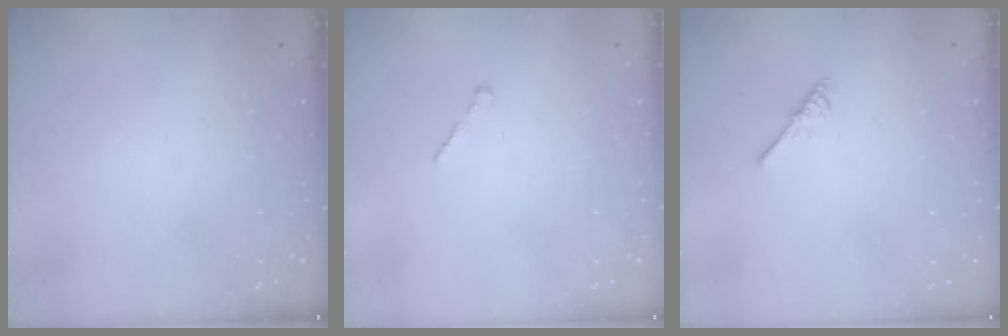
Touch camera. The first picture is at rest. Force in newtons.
{"total": 1.0, "press": 0.8, "slide": 0.5}
{"total": 2.7, "press": 2.7, "slide": 0.5}